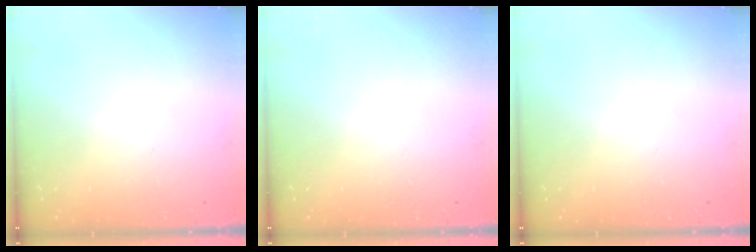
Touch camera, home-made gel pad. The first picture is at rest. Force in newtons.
{"total": 0.0}
{"total": 0.0}